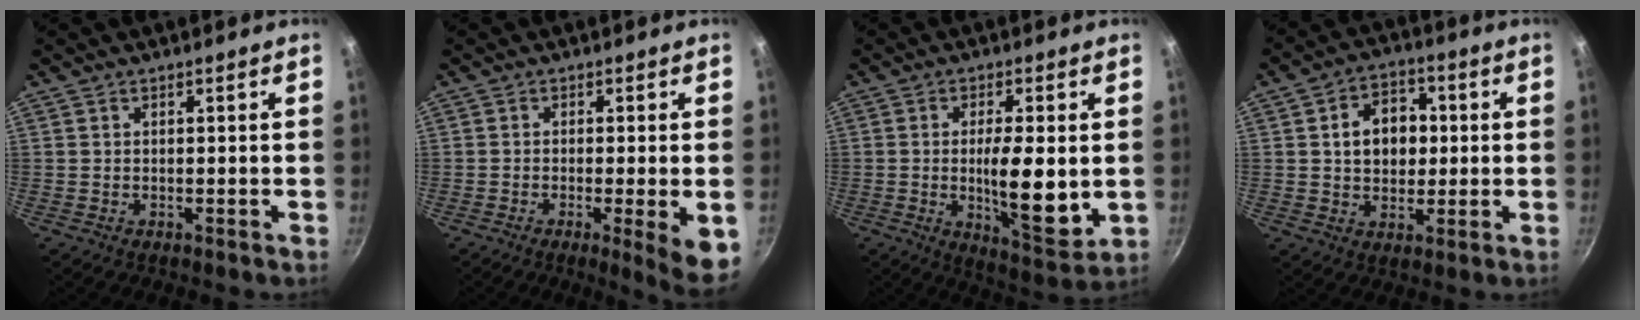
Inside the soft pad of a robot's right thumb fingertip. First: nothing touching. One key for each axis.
{"total": 7.5, "fx": -1.9, "fy": 0.9, "fz": 7.1, "tx": -0.098, "ty": -0.004, "tz": -0.024}
{"total": 12.9, "fx": -0.7, "fy": 4.0, "fz": 12.2, "tx": -0.190, "ty": -0.019, "tz": -0.004}
{"total": 10.2, "fx": 1.3, "fy": 7.8, "fz": 6.5, "tx": -0.066, "ty": 0.012, "tz": 0.016}